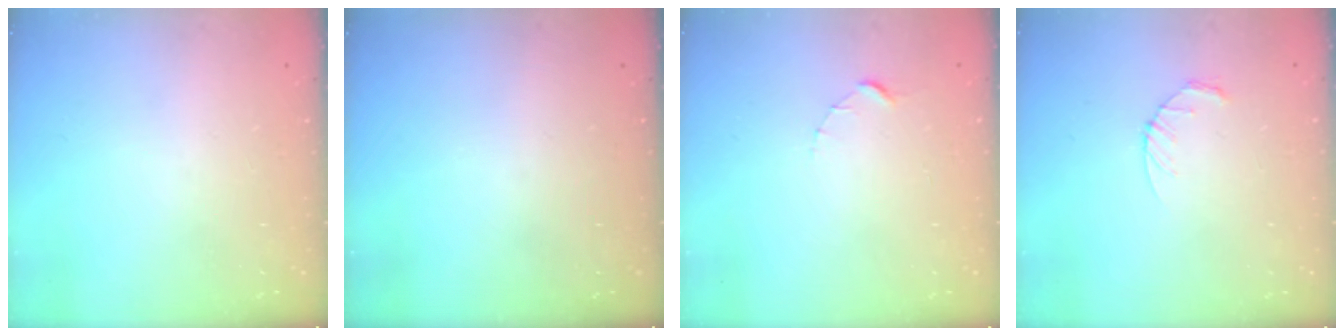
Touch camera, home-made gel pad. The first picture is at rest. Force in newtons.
{"total": 0.0}
{"total": 1.5, "press": 1.5, "slide": 0.2}
{"total": 3.4, "press": 3.4, "slide": 0.5}